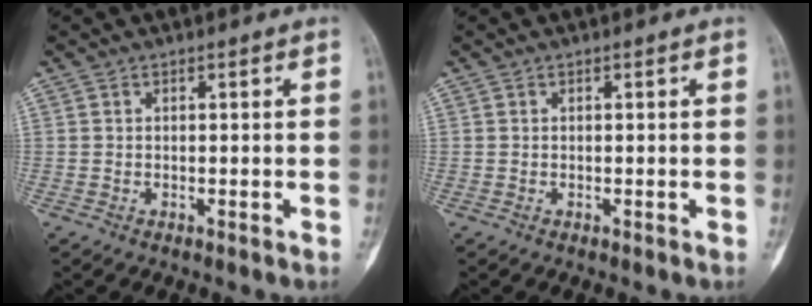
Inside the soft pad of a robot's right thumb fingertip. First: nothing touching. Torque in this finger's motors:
{"motor_torque": [2.51, 2.51, 0.00, 0.00, 0.00]}